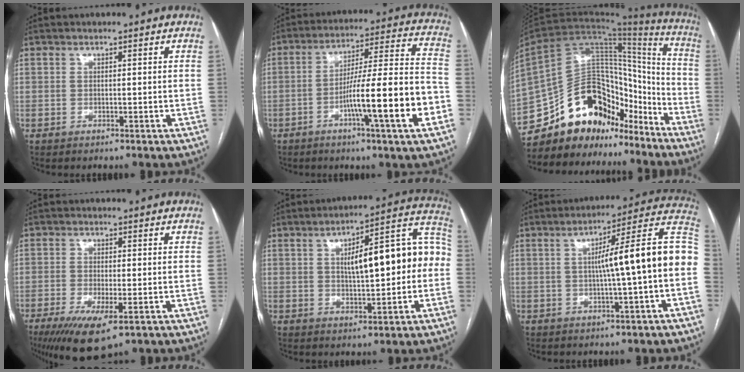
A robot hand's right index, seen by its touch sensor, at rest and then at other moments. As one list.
[{"total": 16.8, "force": [-5.9, -0.2, 15.7], "torque": [-0.248, 0.003, -0.094]}, {"total": 20.8, "force": [-16.8, 9.8, 7.4], "torque": [-0.151, 0.065, -0.273]}, {"total": 8.6, "force": [-4.8, 2.0, 6.8], "torque": [-0.115, -0.023, -0.077]}, {"total": 15.1, "force": [0.6, 4.4, 14.4], "torque": [-0.192, 0.052, 0.016]}, {"total": 14.6, "force": [-0.6, 0.0, 14.6], "torque": [-0.196, 0.040, -0.012]}]